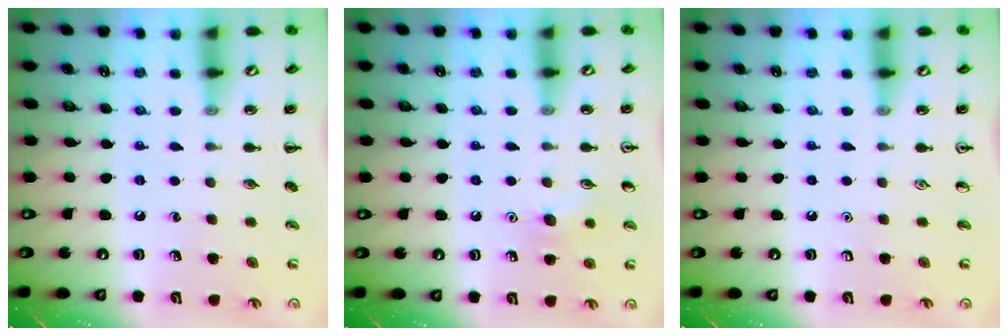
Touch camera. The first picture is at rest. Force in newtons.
{"total": 6.8, "press": 6.5, "slide": 2.0}
{"total": 0.0}